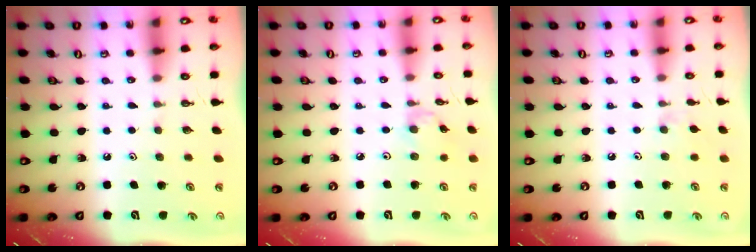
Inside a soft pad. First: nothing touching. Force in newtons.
{"total": 0.9, "press": 0.8, "slide": 0.2}
{"total": 2.9, "press": 2.9, "slide": 0.5}